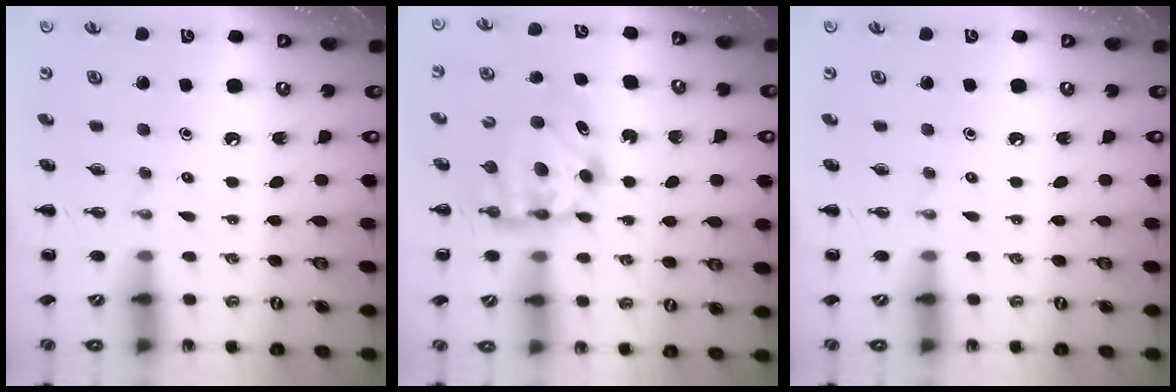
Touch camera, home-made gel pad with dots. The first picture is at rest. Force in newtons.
{"total": 6.0, "press": 6.0, "slide": 0.8}
{"total": 0.0}